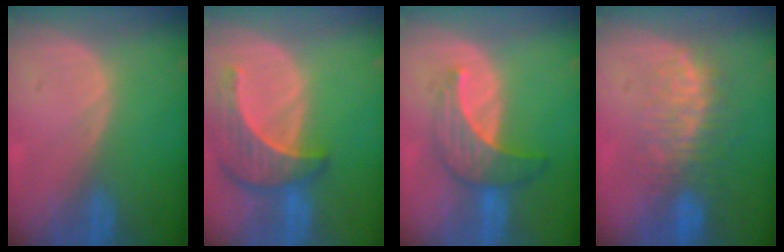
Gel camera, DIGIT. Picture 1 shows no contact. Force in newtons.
{"total": 7.8, "press": 7.5, "slide": 2.4}
{"total": 7.1, "press": 6.5, "slide": 2.8}
{"total": 8.3, "press": 7.6, "slide": 3.4}